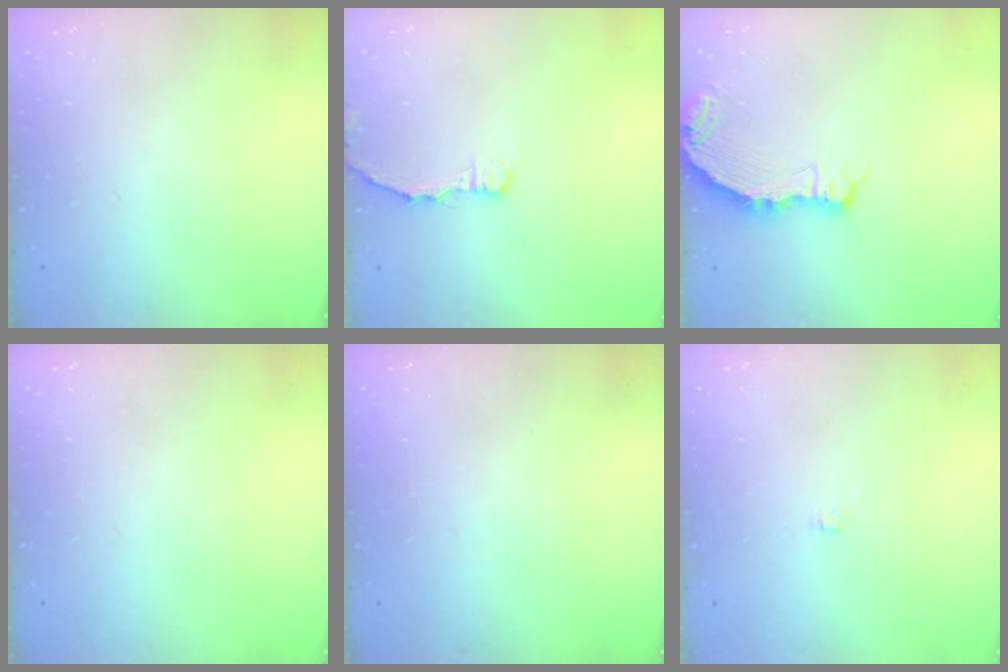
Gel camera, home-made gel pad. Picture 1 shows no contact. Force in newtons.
{"total": 2.9, "press": 2.9, "slide": 0.4}
{"total": 6.6, "press": 5.3, "slide": 3.9}
{"total": 0.0}
{"total": 0.0}
{"total": 4.0, "press": 3.9, "slide": 0.9}